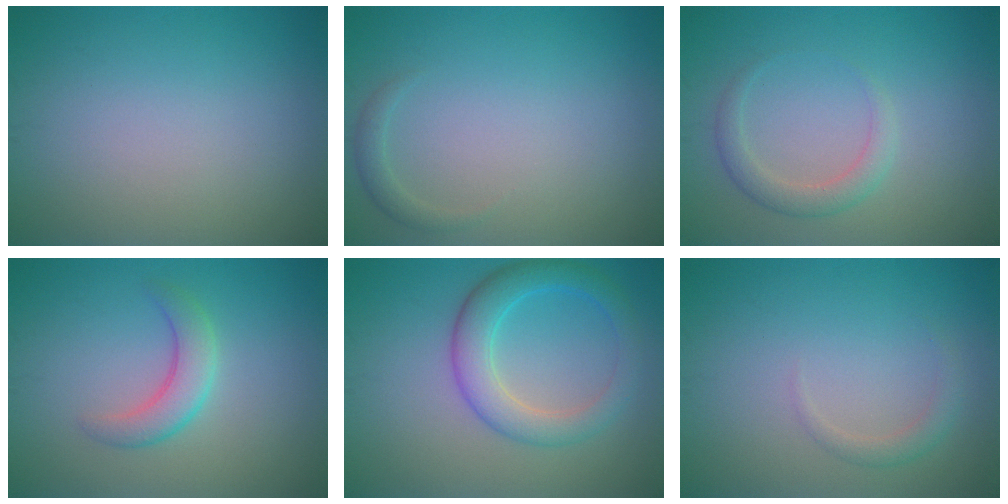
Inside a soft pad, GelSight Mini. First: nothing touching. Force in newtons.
{"total": 1.1, "press": 1.1, "slide": 0.2}
{"total": 2.1, "press": 2.1, "slide": 0.1}
{"total": 2.9, "press": 2.9, "slide": 0.2}
{"total": 4.6, "press": 4.6, "slide": 0.3}
{"total": 1.3, "press": 1.3, "slide": 0.1}